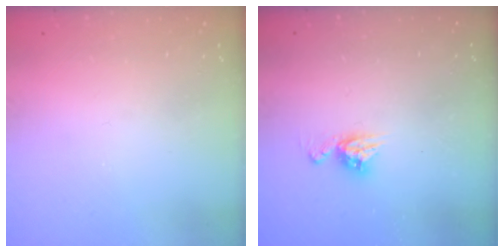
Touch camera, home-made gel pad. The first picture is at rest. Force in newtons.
{"total": 6.8, "press": 6.8, "slide": 0.5}